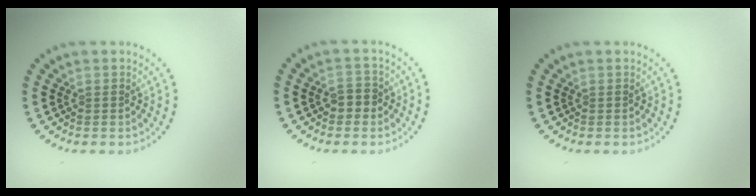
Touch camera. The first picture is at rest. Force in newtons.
{"total": 1.9, "press": 1.7, "slide": 0.7}
{"total": 0.0}